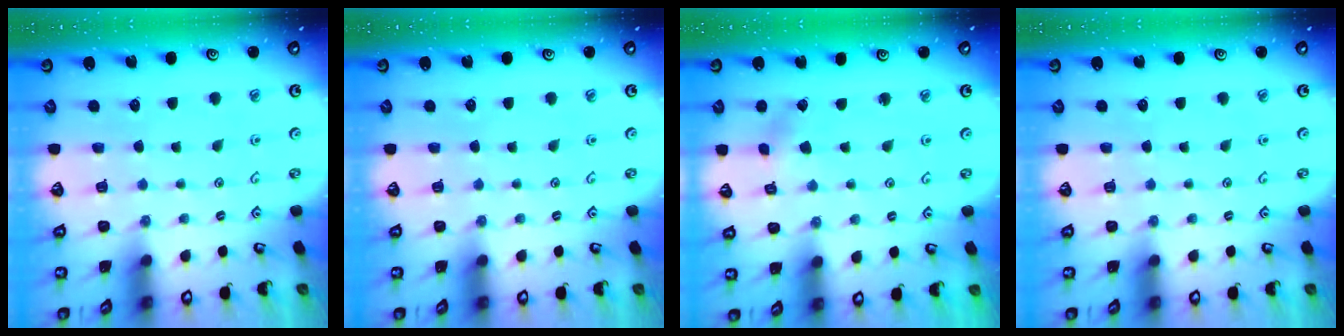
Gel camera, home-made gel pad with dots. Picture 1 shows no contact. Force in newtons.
{"total": 0.0}
{"total": 1.8, "press": 1.8, "slide": 0.2}
{"total": 0.0}